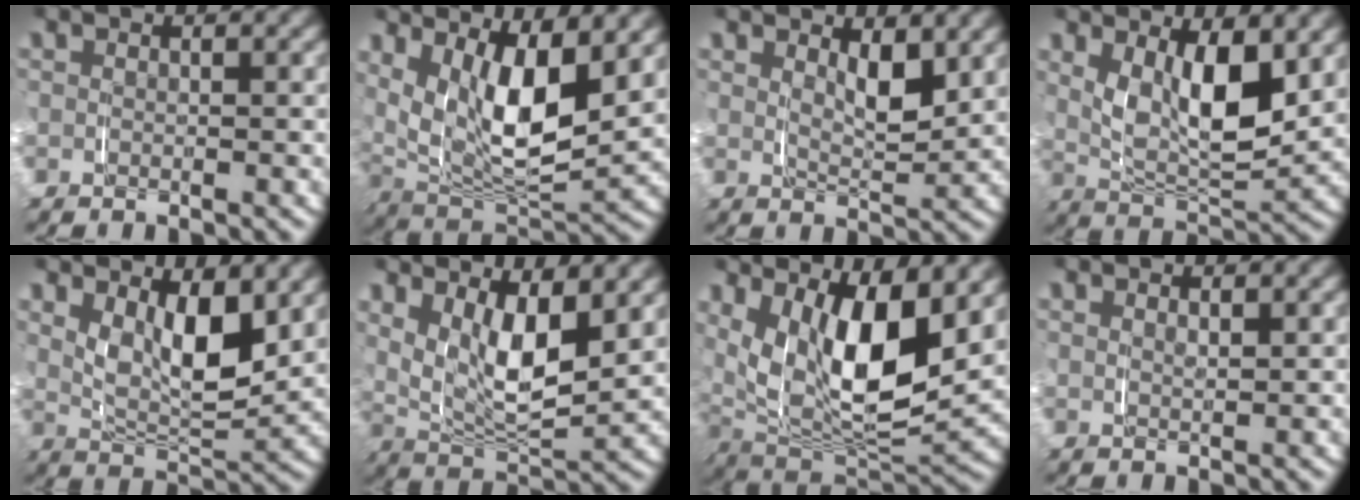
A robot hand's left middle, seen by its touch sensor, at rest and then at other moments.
{"total": 9.7, "force": [2.3, 5.7, 7.5], "torque": [-0.163, -0.019, 0.044]}
{"total": 3.4, "force": [2.2, 1.0, 2.4], "torque": [-0.037, -0.018, 0.042]}
{"total": 6.7, "force": [2.2, 3.1, 5.5], "torque": [-0.101, -0.018, 0.044]}
{"total": 5.8, "force": [2.5, 2.4, 4.7], "torque": [-0.080, -0.018, 0.047]}
{"total": 7.6, "force": [2.6, 4.2, 5.8], "torque": [-0.119, -0.016, 0.047]}
{"total": 12.5, "force": [2.8, 7.3, 9.8], "torque": [-0.191, -0.018, 0.049]}
{"total": 1.1, "force": [0.9, 0.1, 0.7], "torque": [-0.010, -0.005, 0.021]}